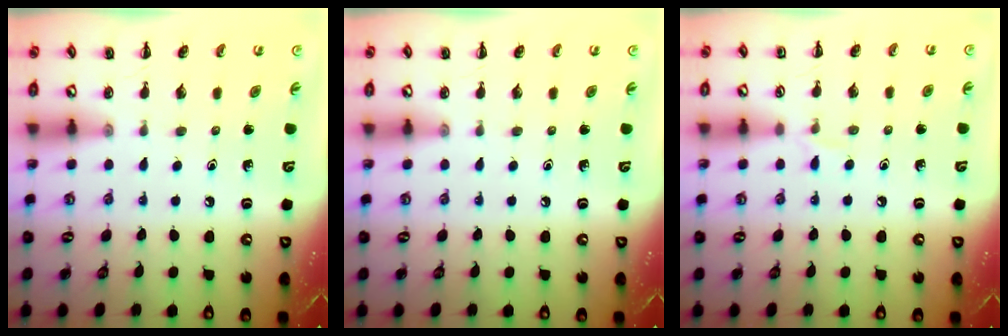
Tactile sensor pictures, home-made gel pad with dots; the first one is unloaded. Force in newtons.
{"total": 0.0}
{"total": 4.3, "press": 4.1, "slide": 1.3}